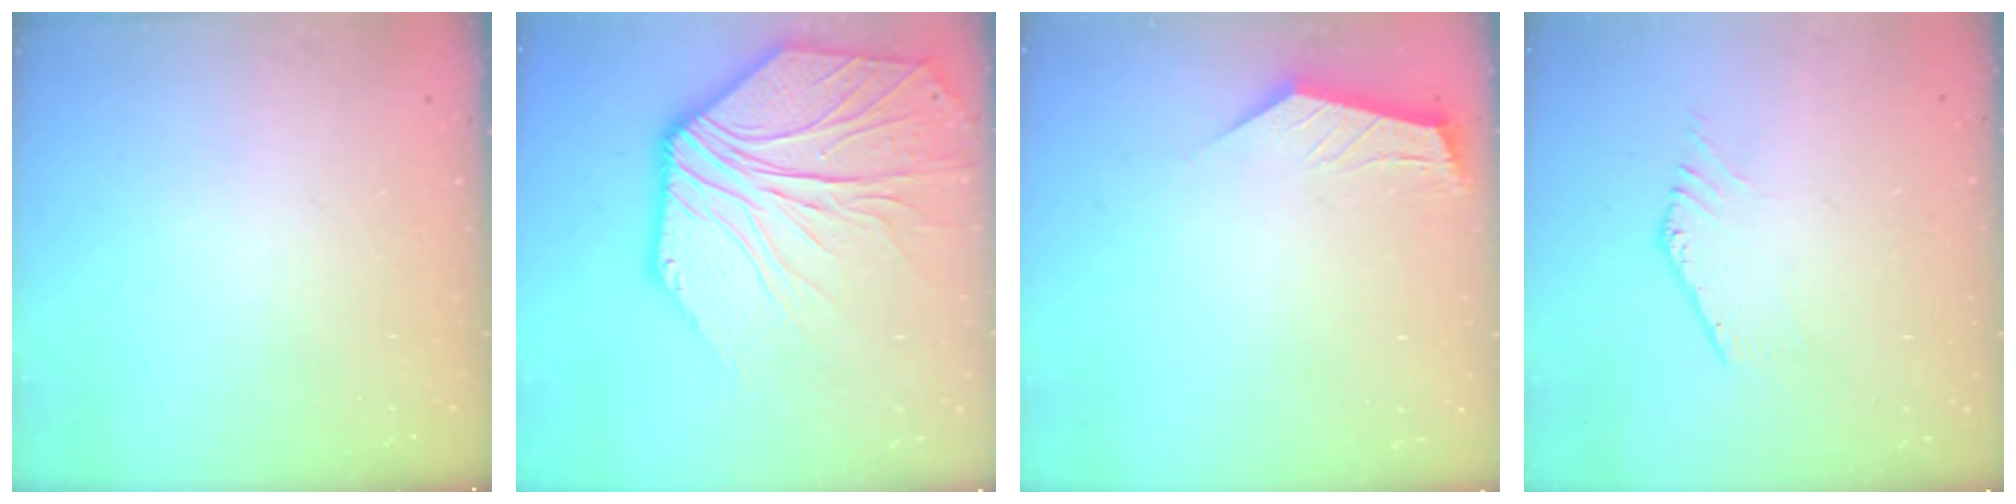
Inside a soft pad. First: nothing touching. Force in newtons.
{"total": 14.6, "press": 14.4, "slide": 2.2}
{"total": 1.7, "press": 1.7, "slide": 0.1}
{"total": 0.7, "press": 0.7, "slide": 0.1}